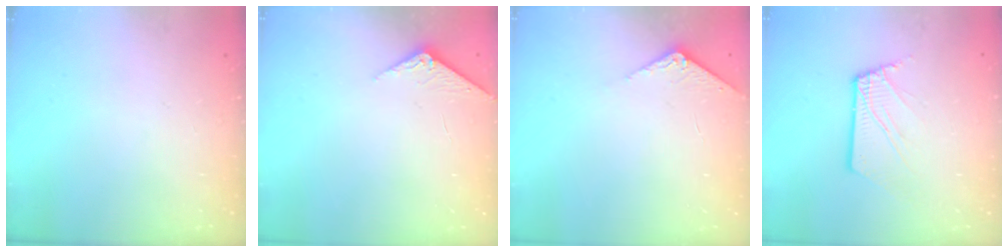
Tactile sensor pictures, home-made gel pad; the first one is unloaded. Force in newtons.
{"total": 3.5, "press": 3.5, "slide": 0.4}
{"total": 3.5, "press": 3.5, "slide": 0.4}
{"total": 3.2, "press": 3.1, "slide": 0.4}